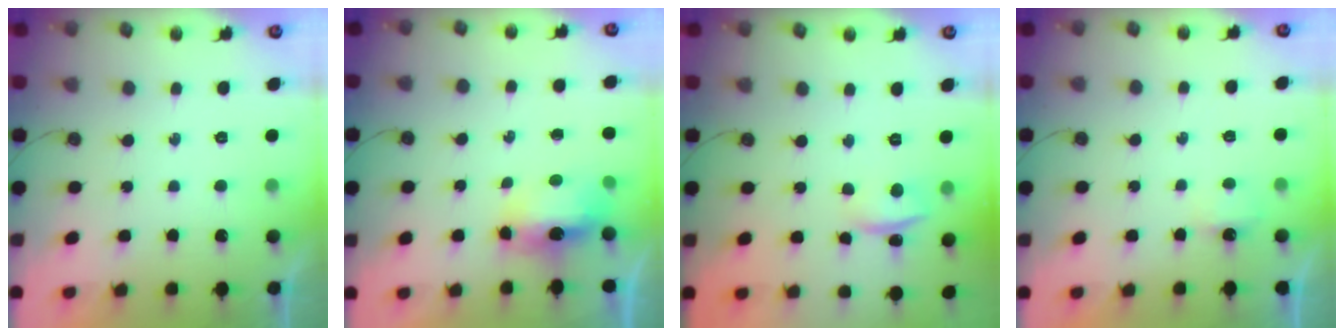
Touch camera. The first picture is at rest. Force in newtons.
{"total": 7.0, "press": 7.0, "slide": 0.5}
{"total": 2.0, "press": 1.5, "slide": 1.3}
{"total": 3.0, "press": 2.9, "slide": 0.5}